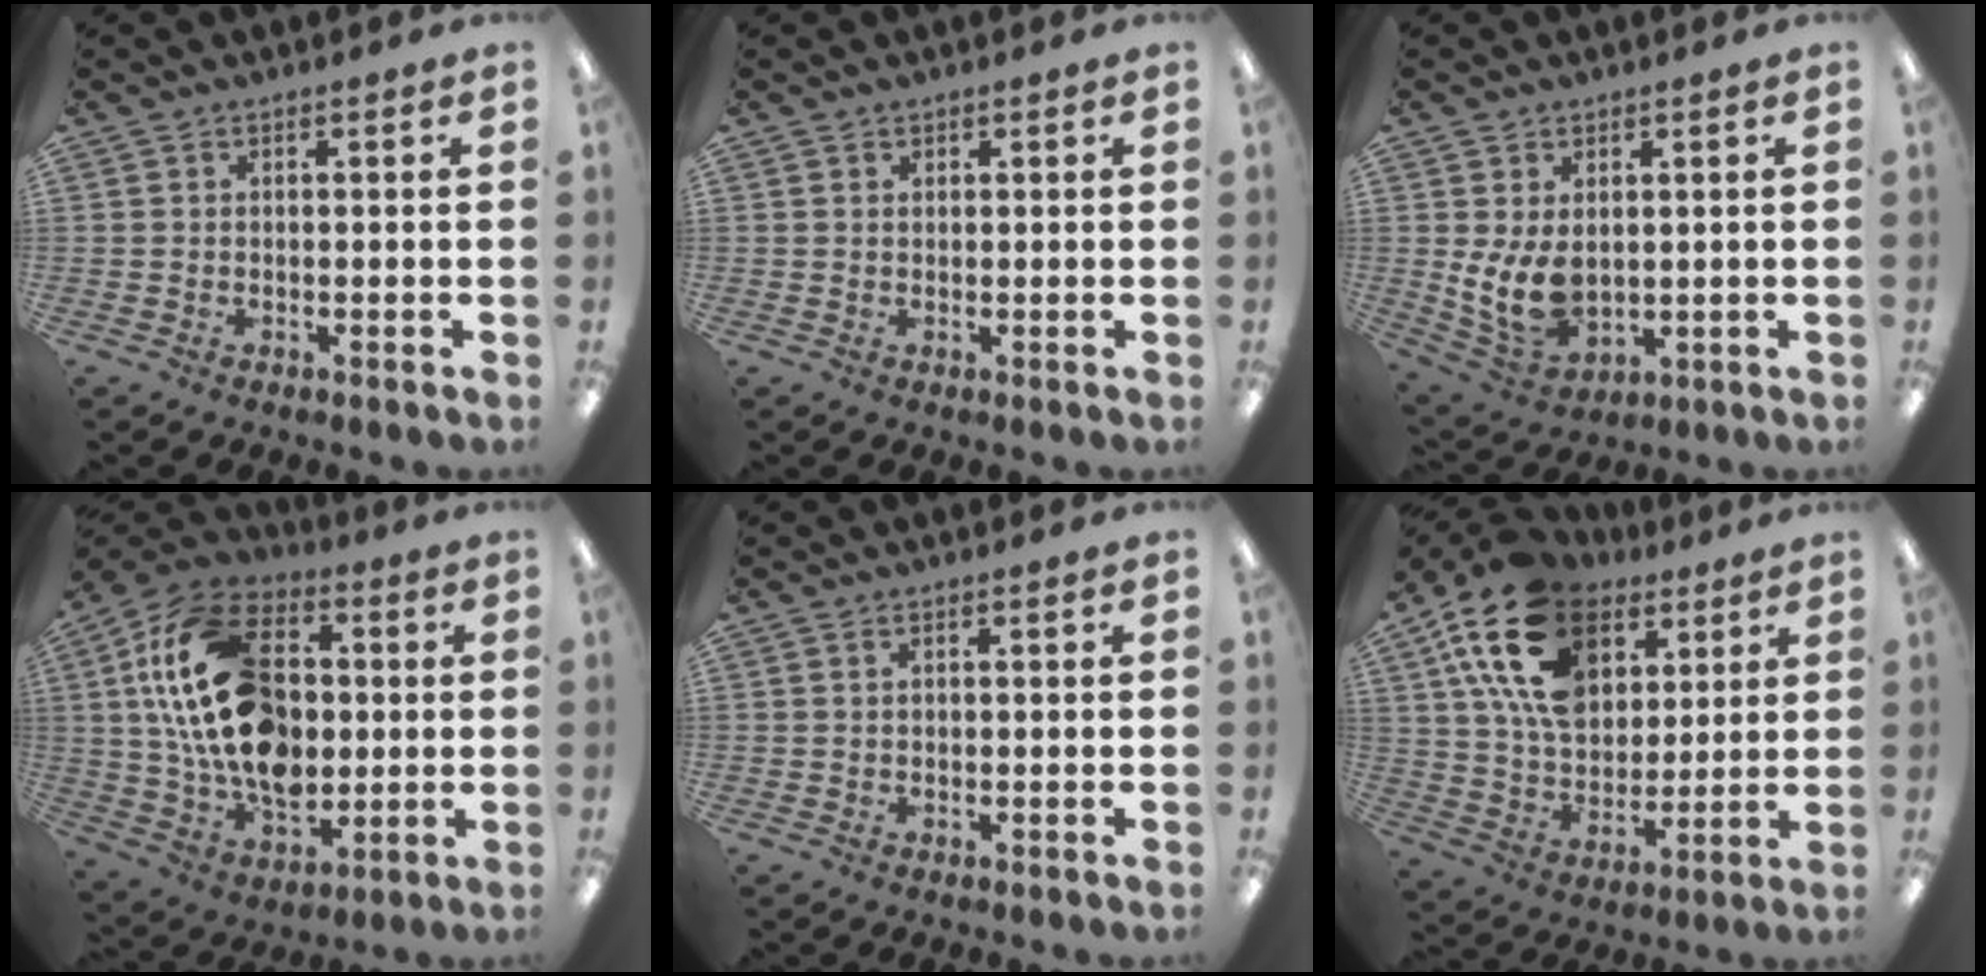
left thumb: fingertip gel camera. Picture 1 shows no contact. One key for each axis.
{"total": 0.9, "fx": 0.6, "fy": 0.7, "fz": 0.1, "tx": -0.003, "ty": 0.003, "tz": 0.011}
{"total": 9.3, "fx": 0.4, "fy": 6.3, "fz": 6.9, "tx": -0.139, "ty": -0.008, "tz": 0.011}
{"total": 23.6, "fx": 3.5, "fy": 16.2, "fz": 16.7, "tx": -0.329, "ty": -0.002, "tz": 0.066}
{"total": 0.9, "fx": 0.3, "fy": 0.5, "fz": 0.6, "tx": -0.014, "ty": 0.004, "tz": 0.006}
{"total": 20.6, "fx": 9.9, "fy": 13.7, "fz": 11.8, "tx": -0.231, "ty": -0.028, "tz": 0.181}